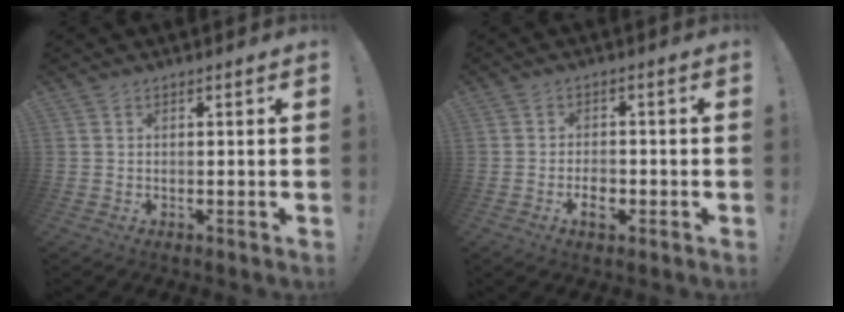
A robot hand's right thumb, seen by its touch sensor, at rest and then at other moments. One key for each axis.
{"total": 4.1, "fx": -1.9, "fy": 2.4, "fz": 2.7, "tx": -0.022, "ty": 0.006, "tz": -0.035}